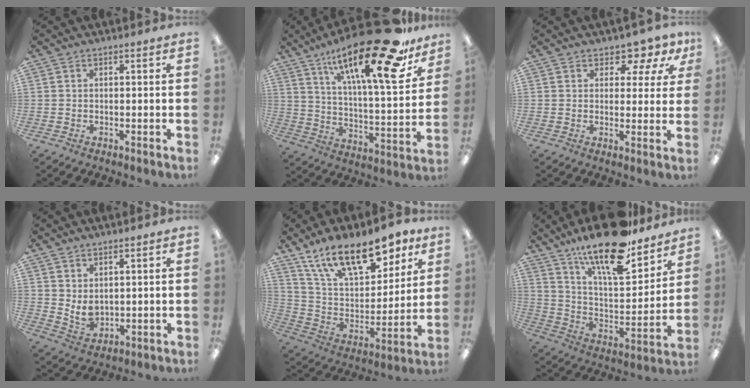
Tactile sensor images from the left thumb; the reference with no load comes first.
{"total": 26.6, "force": [17.6, 6.6, 18.8], "torque": [-0.301, -0.107, 0.282]}
{"total": 5.5, "force": [3.9, 3.2, 2.1], "torque": [-0.029, -0.021, 0.067]}
{"total": 4.4, "force": [2.7, 2.6, 2.4], "torque": [-0.040, -0.025, 0.049]}
{"total": 19.1, "force": [13.4, 8.4, 10.7], "torque": [-0.183, -0.069, 0.237]}
{"total": 20.9, "force": [16.0, 6.3, 11.9], "torque": [-0.203, -0.106, 0.270]}